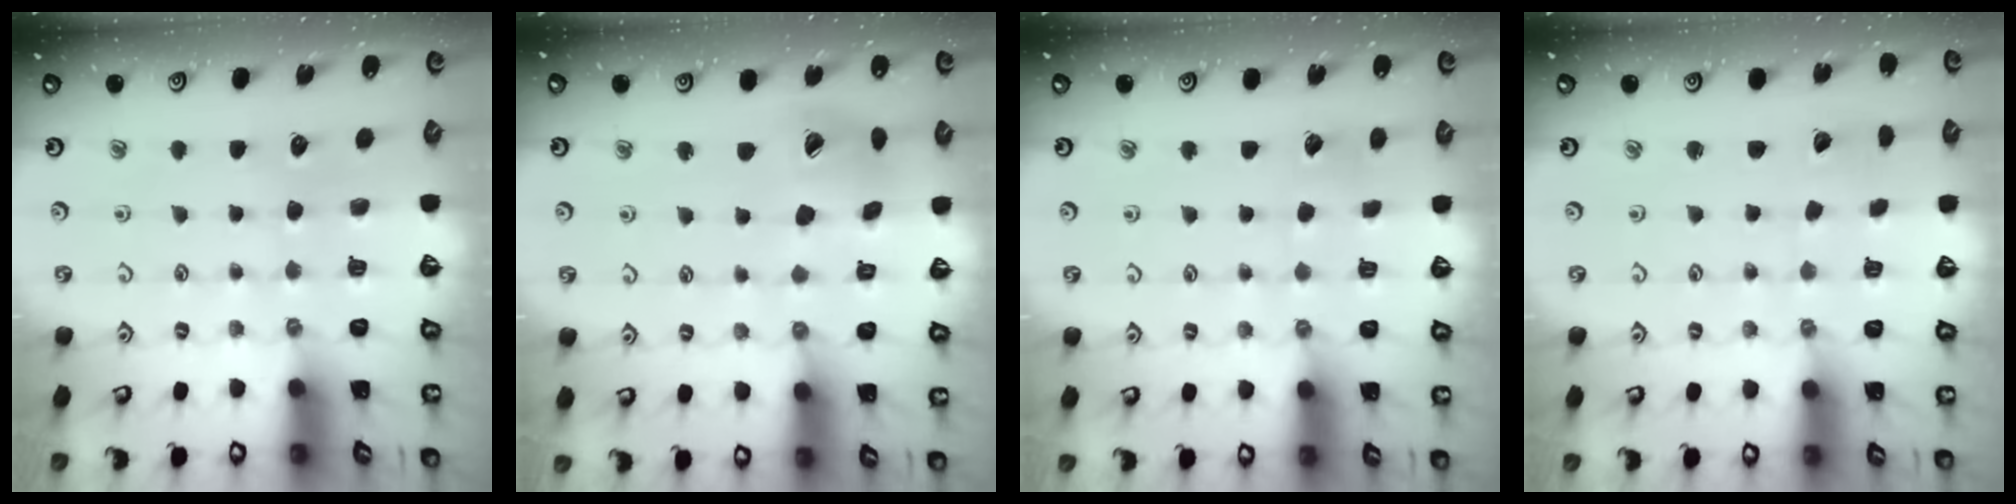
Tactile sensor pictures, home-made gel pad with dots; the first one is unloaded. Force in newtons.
{"total": 12.9, "press": 12.8, "slide": 1.7}
{"total": 2.7, "press": 2.7, "slide": 0.3}
{"total": 1.9, "press": 1.9, "slide": 0.1}